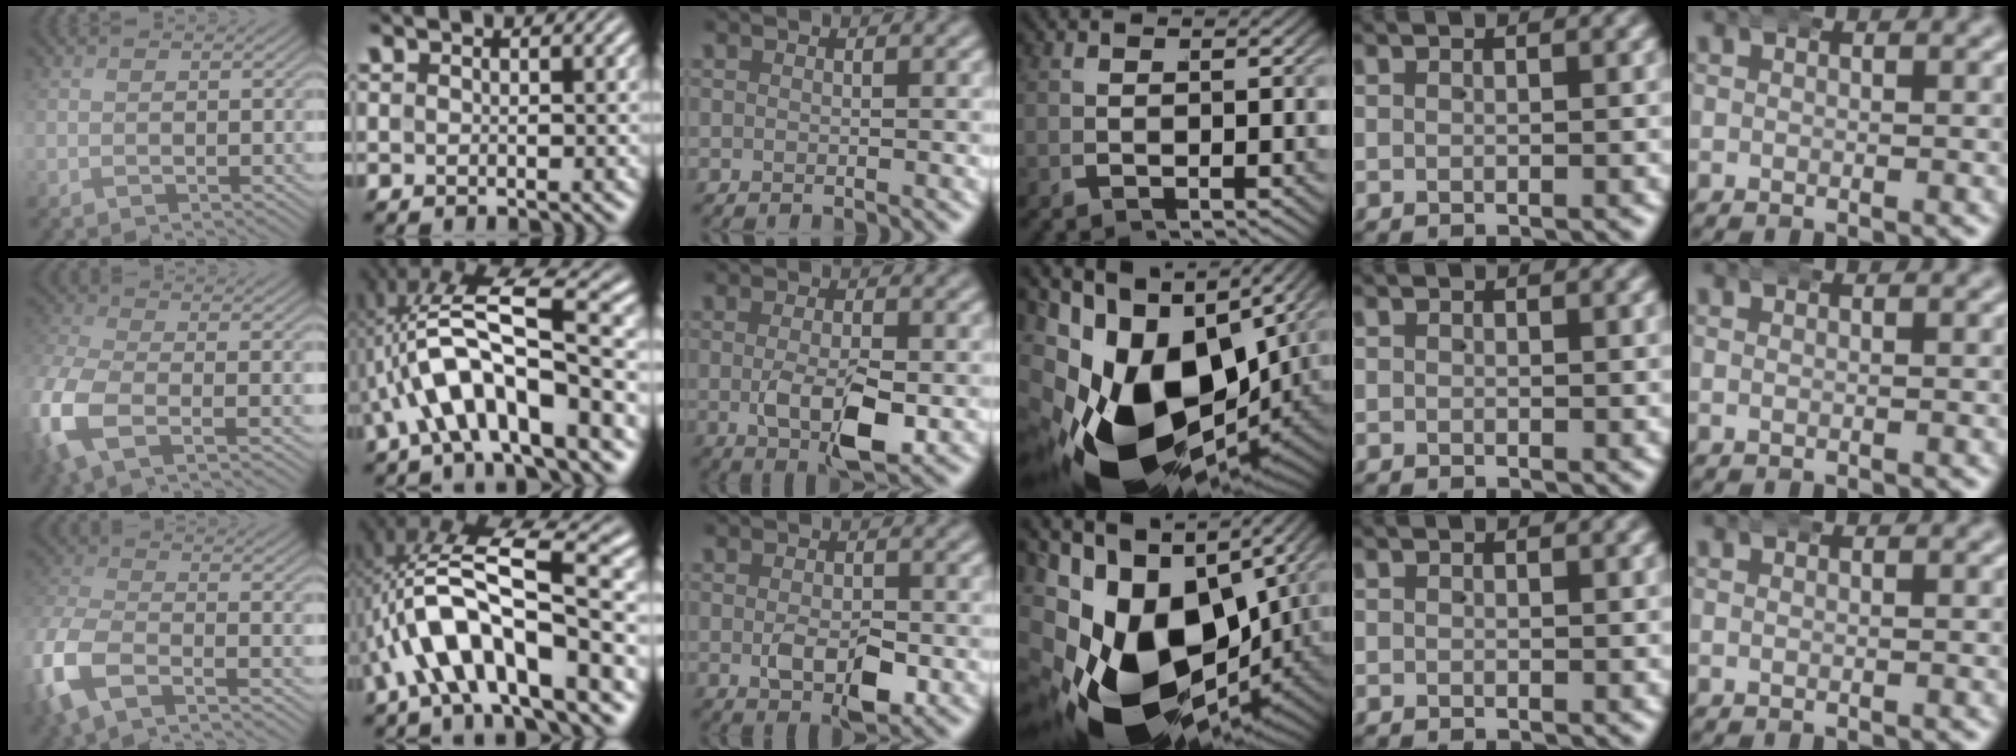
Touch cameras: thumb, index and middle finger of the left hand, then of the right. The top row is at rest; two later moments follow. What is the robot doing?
{"motion": "wrap", "object": "arm wrap"}